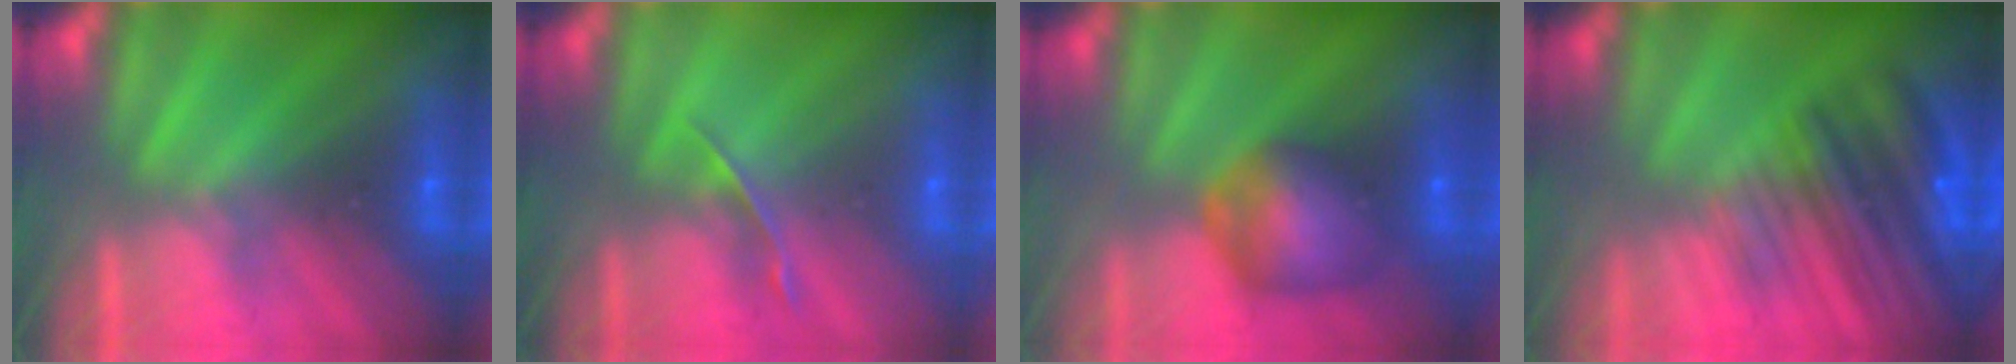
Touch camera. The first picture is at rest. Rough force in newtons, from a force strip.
{"total": 1.4}
{"total": 5.5}
{"total": 7.3}